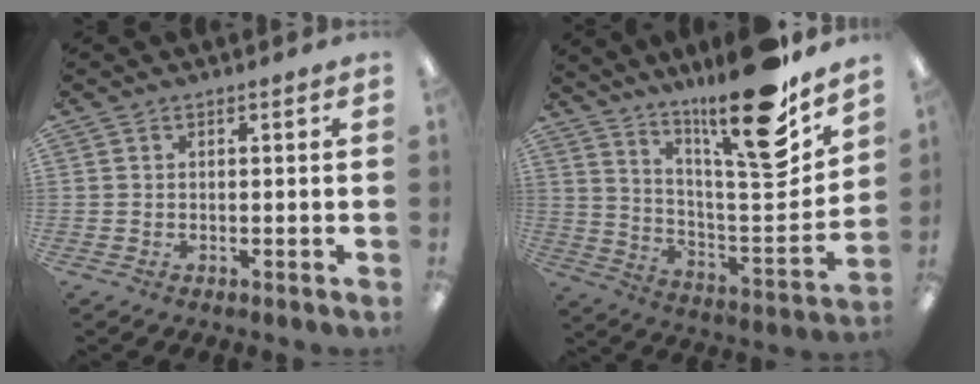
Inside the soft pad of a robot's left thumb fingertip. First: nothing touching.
{"total": 21.3, "force": [16.0, 2.9, 13.7], "torque": [-0.214, -0.119, 0.250]}